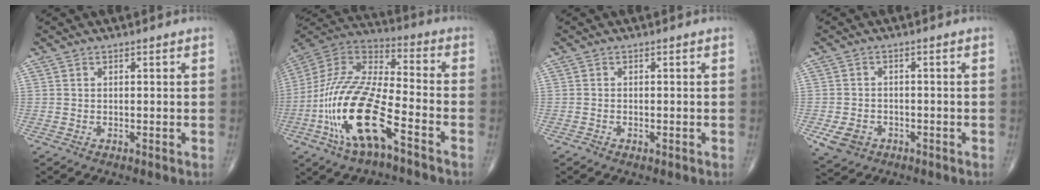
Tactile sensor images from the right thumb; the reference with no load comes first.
{"total": 20.8, "force": [-8.7, 7.1, 17.5], "torque": [-0.370, 0.040, -0.162]}
{"total": 1.0, "force": [-0.5, 0.5, 0.6], "torque": [-0.013, 0.004, -0.008]}
{"total": 5.2, "force": [-2.2, 4.1, 2.3], "torque": [-0.042, 0.007, -0.032]}